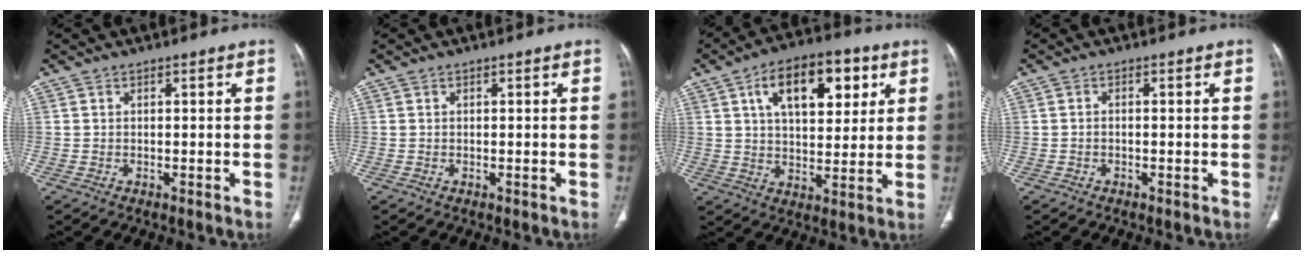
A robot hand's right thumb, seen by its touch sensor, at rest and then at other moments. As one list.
[{"total": 0.0}, {"total": 16.0, "force": [6.4, 8.5, 12.0], "torque": [-0.147, -0.008, 0.100]}, {"total": 0.7, "force": [-0.3, 0.4, 0.5], "torque": [-0.006, 0.002, -0.007]}]